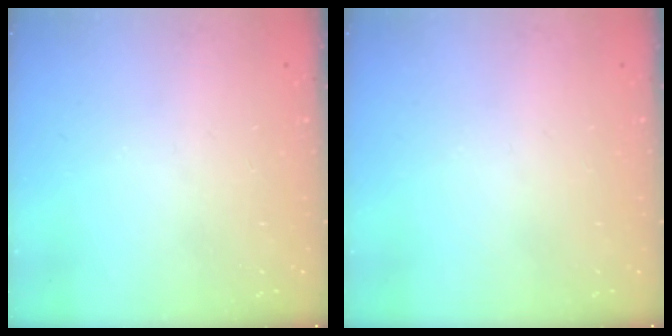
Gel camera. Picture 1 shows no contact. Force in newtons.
{"total": 0.0}